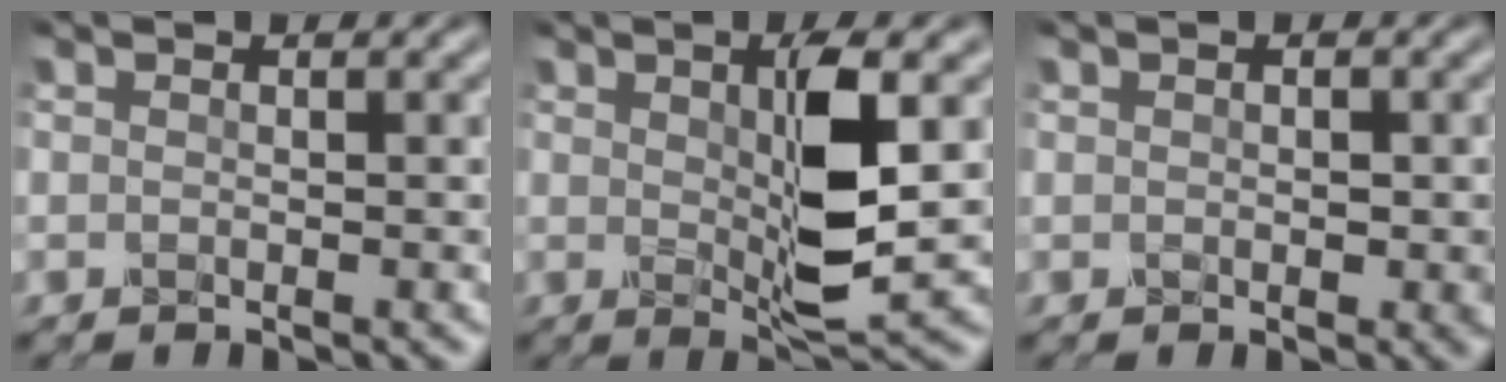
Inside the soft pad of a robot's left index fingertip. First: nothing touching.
{"total": 6.1, "force": [0.8, 1.4, 5.8], "torque": [-0.103, -0.009, 0.016]}
{"total": 1.8, "force": [0.0, 1.2, 1.3], "torque": [-0.017, -0.004, 0.002]}